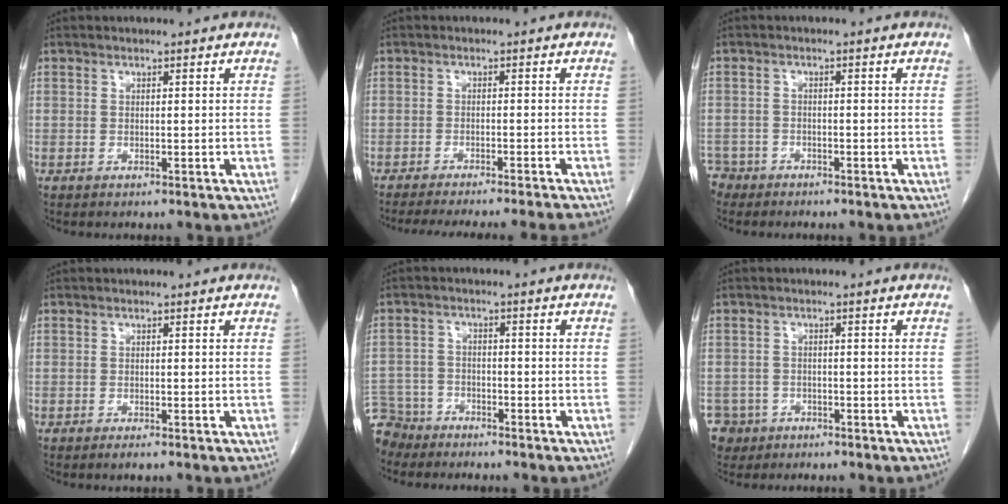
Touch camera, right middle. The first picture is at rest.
{"total": 12.8, "force": [-11.5, -0.9, 5.6], "torque": [-0.065, -0.030, -0.160]}
{"total": 3.3, "force": [-2.8, 1.7, -0.5], "torque": [0.007, 0.003, -0.055]}
{"total": 0.9, "force": [-0.6, 0.0, 0.6], "torque": [-0.012, -0.002, -0.010]}
{"total": 7.1, "force": [-6.3, 3.3, 0.0], "torque": [-0.007, -0.002, -0.118]}
{"total": 4.9, "force": [-2.9, 3.9, 0.0], "torque": [-0.003, 0.007, -0.047]}